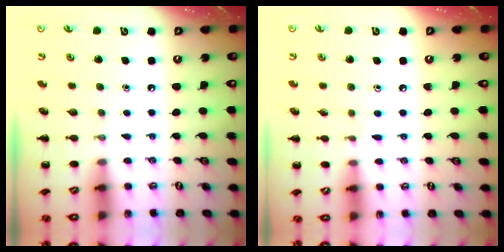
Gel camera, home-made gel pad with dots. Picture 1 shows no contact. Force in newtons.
{"total": 4.6, "press": 4.2, "slide": 1.9}